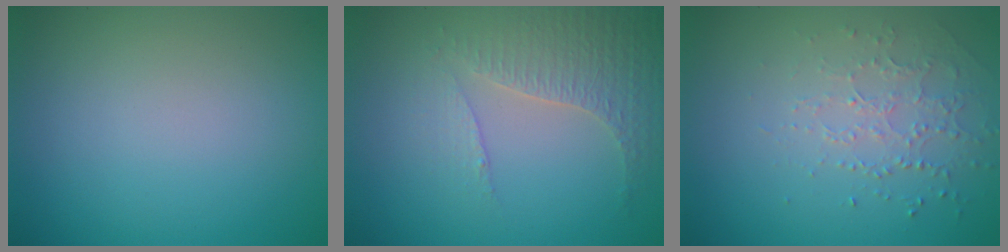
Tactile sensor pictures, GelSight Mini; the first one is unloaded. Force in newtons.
{"total": 4.2, "press": 3.0, "slide": 2.9}
{"total": 1.5, "press": 1.2, "slide": 0.9}